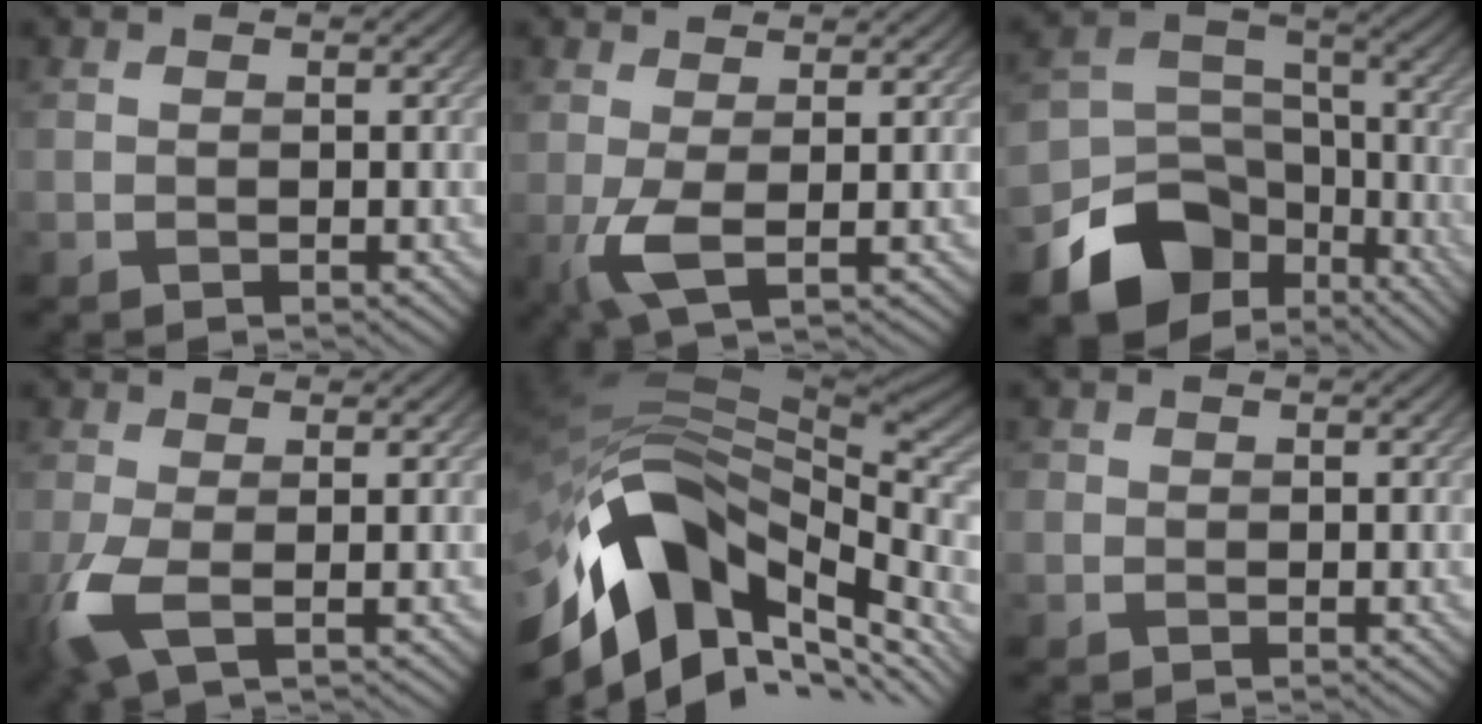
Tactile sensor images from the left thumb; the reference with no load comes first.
{"total": 3.5, "force": [0.3, 0.7, 3.4], "torque": [-0.082, 0.001, 0.003]}
{"total": 13.0, "force": [-6.9, 9.0, 6.3], "torque": [-0.158, -0.034, -0.114]}
{"total": 4.7, "force": [-0.9, 1.6, 4.3], "torque": [-0.116, -0.010, -0.023]}
{"total": 17.0, "force": [-5.8, 9.6, 12.7], "torque": [-0.254, -0.005, -0.104]}
{"total": 1.0, "force": [0.1, 1.0, -0.1], "torque": [0.010, 0.003, -0.006]}